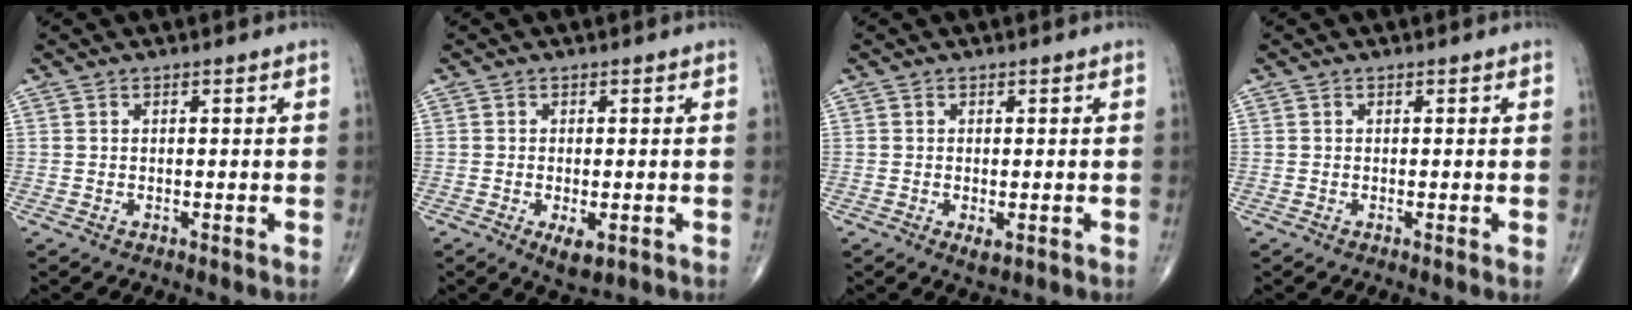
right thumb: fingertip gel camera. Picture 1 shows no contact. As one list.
[{"total": 3.9, "force": [-1.3, 1.6, 3.3], "torque": [-0.050, -0.009, -0.015]}, {"total": 2.0, "force": [-0.6, 0.8, 1.7], "torque": [-0.027, -0.005, -0.004]}, {"total": 0.7, "force": [0.0, 0.0, 0.7], "torque": [-0.016, -0.002, 0.000]}]